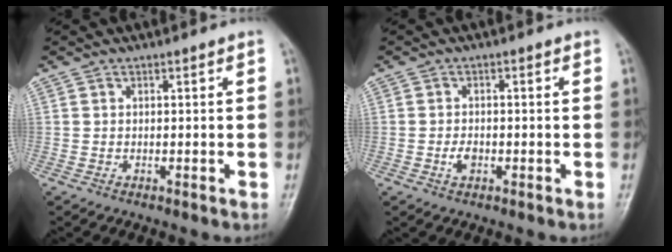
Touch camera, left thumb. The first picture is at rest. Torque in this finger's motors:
{"motor_torque": [-0.15, 0.19, 0.29, 0.17, 0.00]}